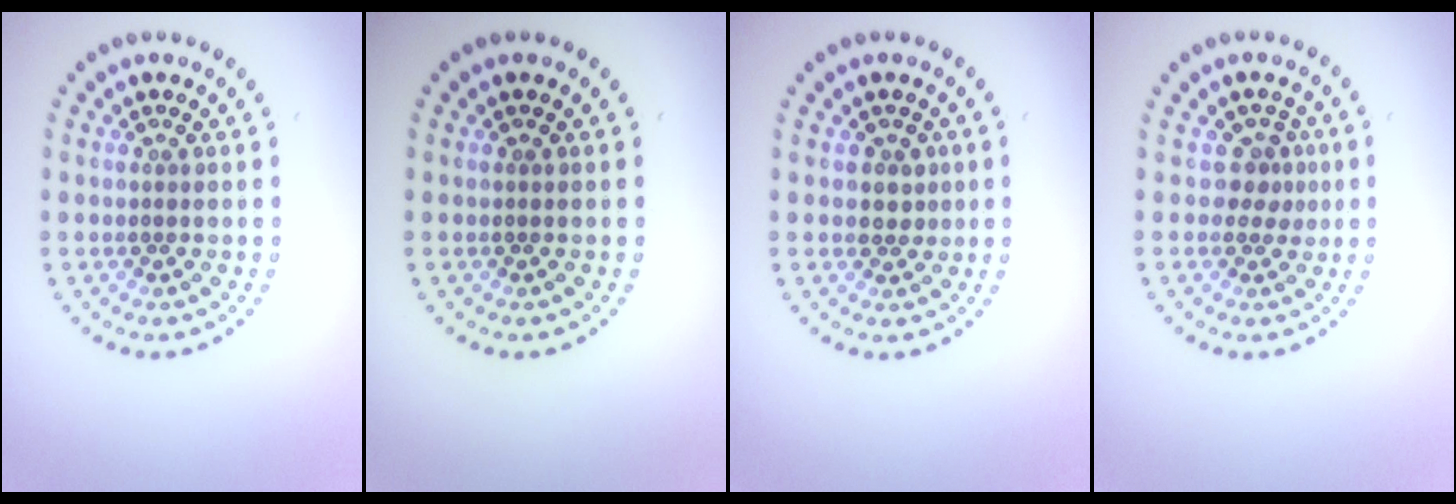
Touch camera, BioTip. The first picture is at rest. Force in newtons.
{"total": 0.0}
{"total": 1.5, "press": 1.4, "slide": 0.7}
{"total": 1.8, "press": 1.4, "slide": 1.1}